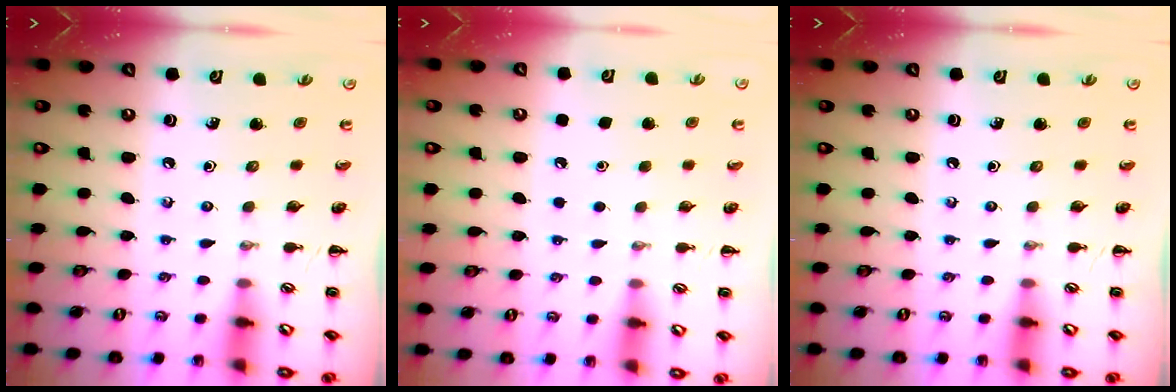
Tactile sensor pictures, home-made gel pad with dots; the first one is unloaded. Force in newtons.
{"total": 1.8, "press": 1.8, "slide": 0.1}
{"total": 0.0}